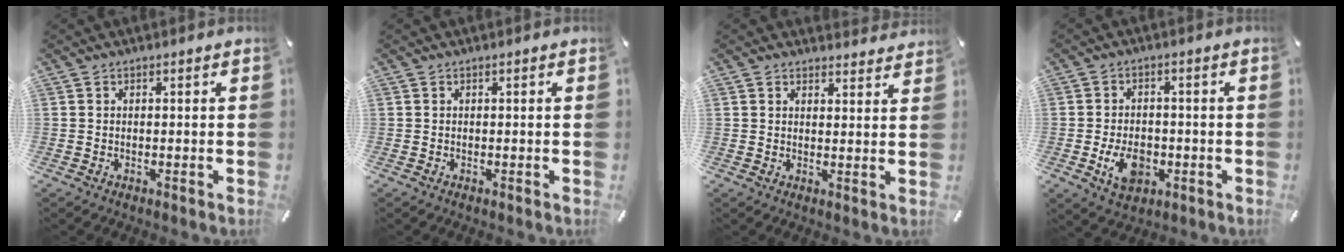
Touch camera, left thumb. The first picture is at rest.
{"total": 0.0}
{"total": 2.3, "force": [1.9, 1.2, 0.1], "torque": [0.003, -0.009, 0.033]}
{"total": 8.0, "force": [-2.2, 5.5, 5.4], "torque": [-0.103, 0.001, -0.042]}